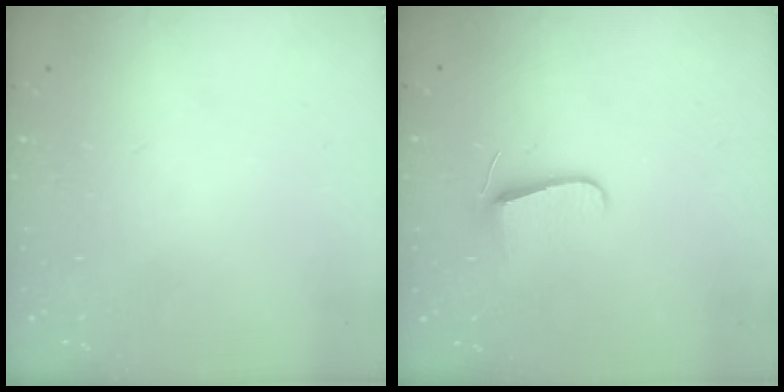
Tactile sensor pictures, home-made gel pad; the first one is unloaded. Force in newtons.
{"total": 6.2, "press": 6.1, "slide": 0.7}